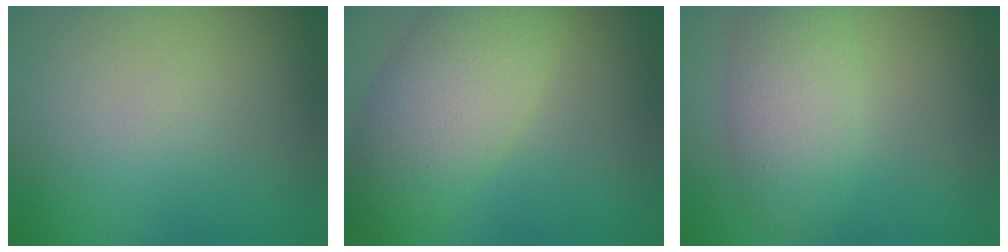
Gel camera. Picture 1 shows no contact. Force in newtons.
{"total": 7.0, "press": 7.0, "slide": 0.3}
{"total": 4.5, "press": 4.5, "slide": 0.2}